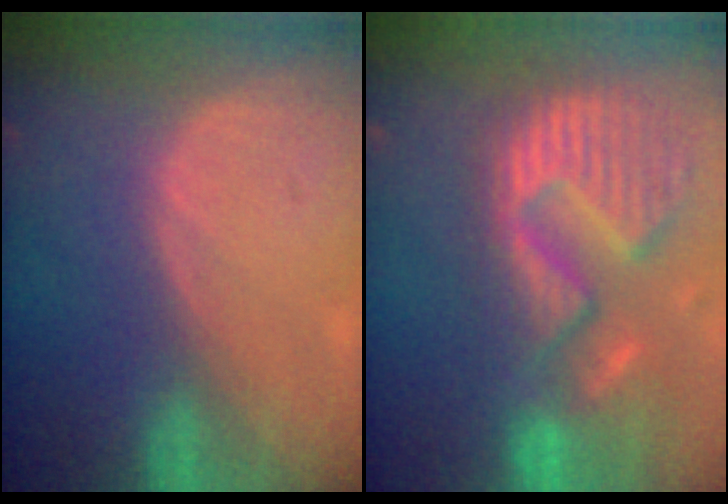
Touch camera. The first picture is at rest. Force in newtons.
{"total": 14.4, "press": 12.0, "slide": 7.9}